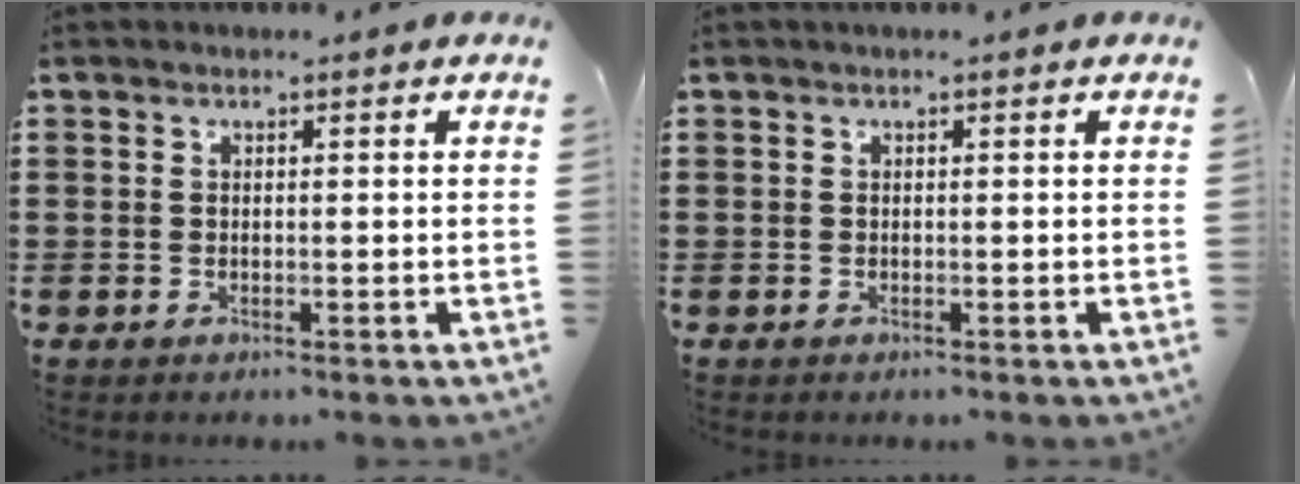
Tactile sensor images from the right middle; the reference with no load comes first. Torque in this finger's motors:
{"motor_torque": [-0.02, -0.06, 1.00, 0.03]}